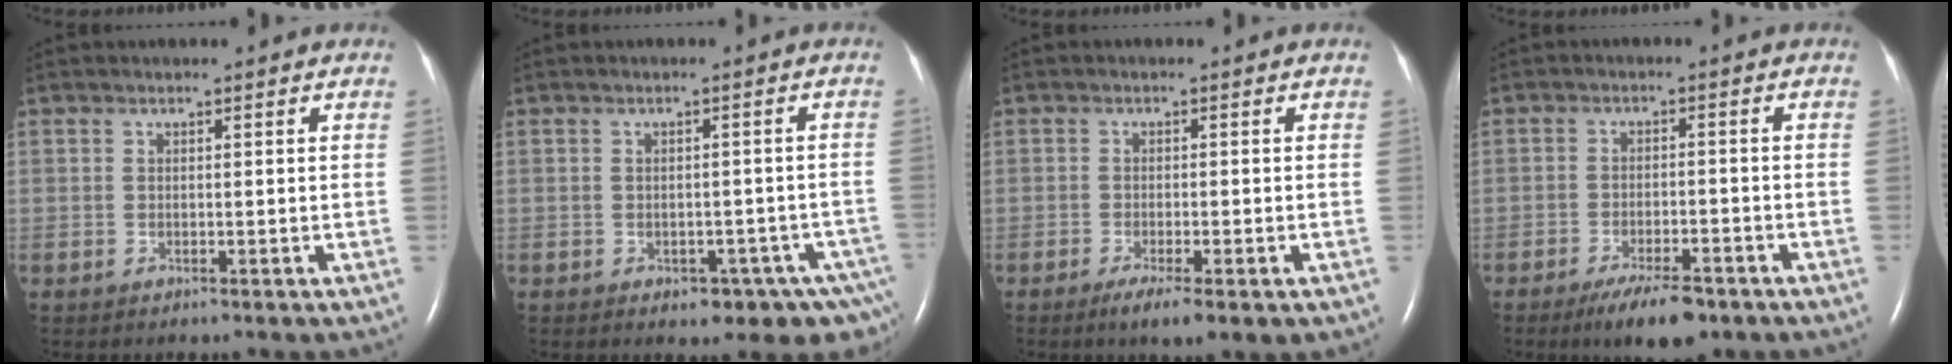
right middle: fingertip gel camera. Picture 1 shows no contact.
{"total": 7.1, "force": [-4.3, 3.6, 4.3], "torque": [-0.038, 0.011, -0.053]}
{"total": 5.0, "force": [-2.9, 0.9, 4.0], "torque": [-0.065, -0.012, -0.042]}
{"total": 7.0, "force": [-4.9, 1.8, 4.6], "torque": [-0.081, -0.009, -0.077]}